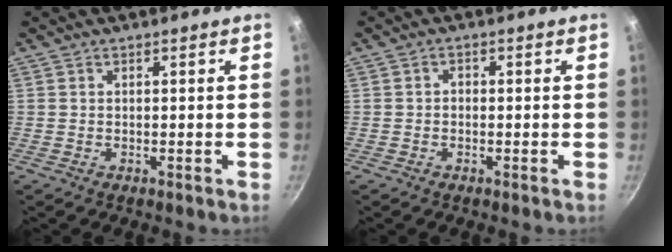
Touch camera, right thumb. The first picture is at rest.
{"total": 1.3, "force": [-0.2, 1.0, 0.7], "torque": [-0.012, 0.006, -0.006]}